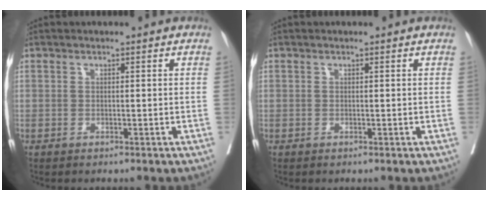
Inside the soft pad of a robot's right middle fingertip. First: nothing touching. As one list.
[{"total": 0.0}]